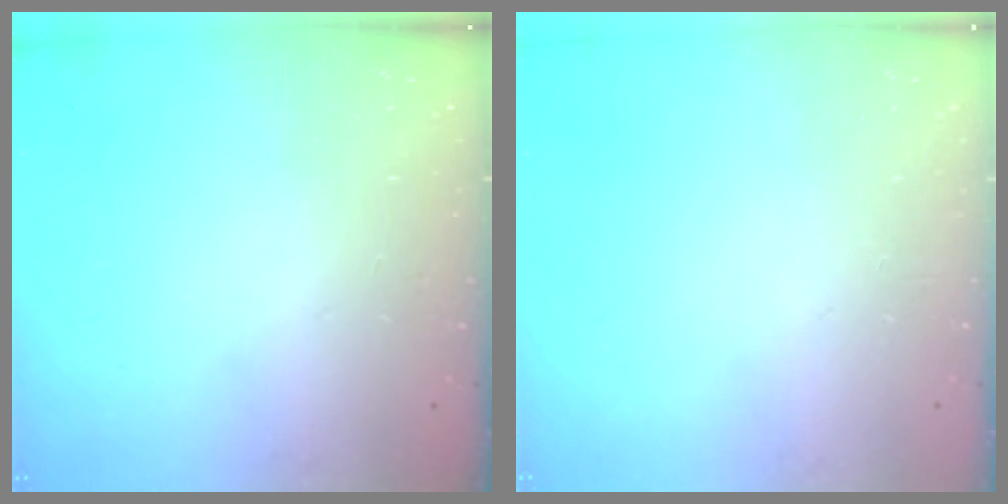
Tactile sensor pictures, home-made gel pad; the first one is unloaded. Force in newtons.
{"total": 0.0}